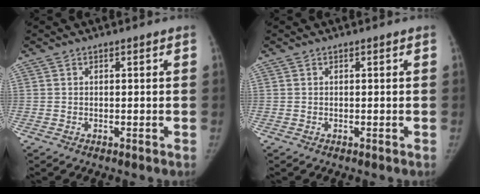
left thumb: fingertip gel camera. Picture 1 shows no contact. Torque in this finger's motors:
{"motor_torque": [0.00, 0.00, 0.15, -0.10, 0.00]}